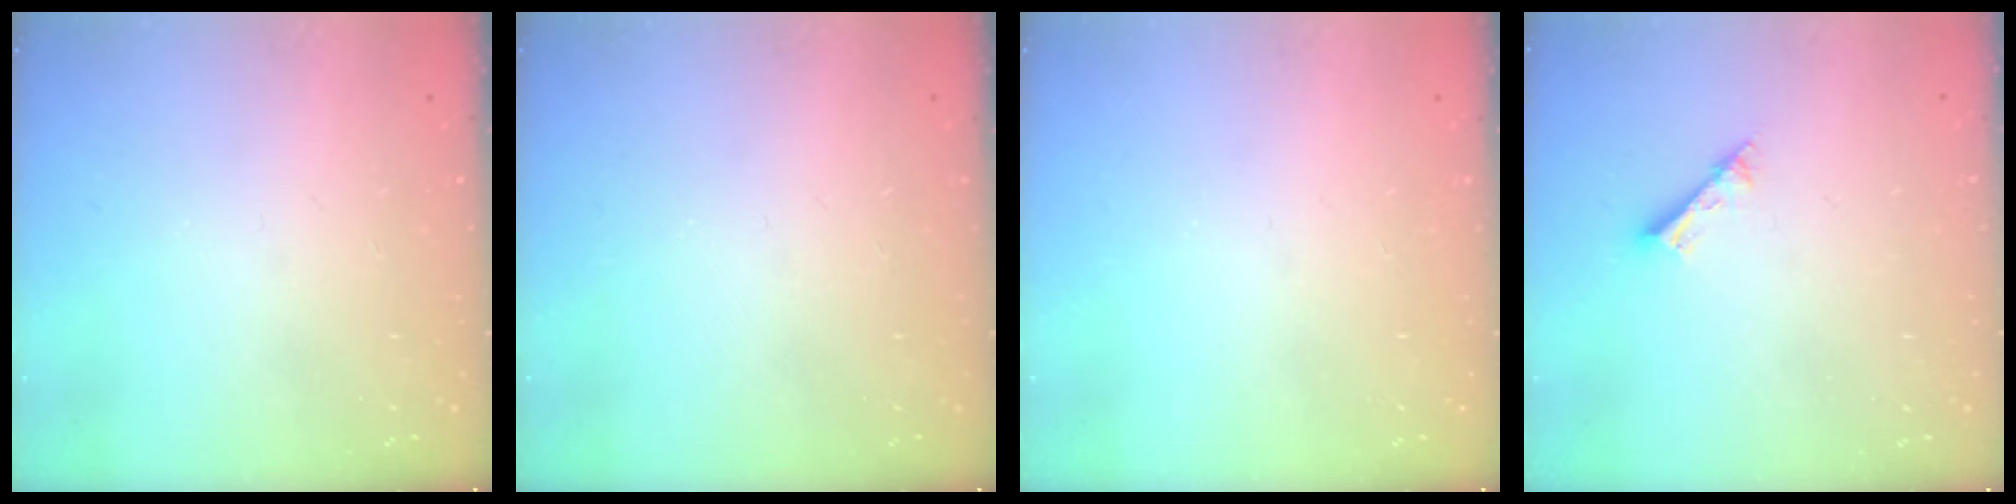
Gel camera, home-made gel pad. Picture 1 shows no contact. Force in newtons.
{"total": 0.0}
{"total": 0.0}
{"total": 2.5, "press": 2.5, "slide": 0.1}